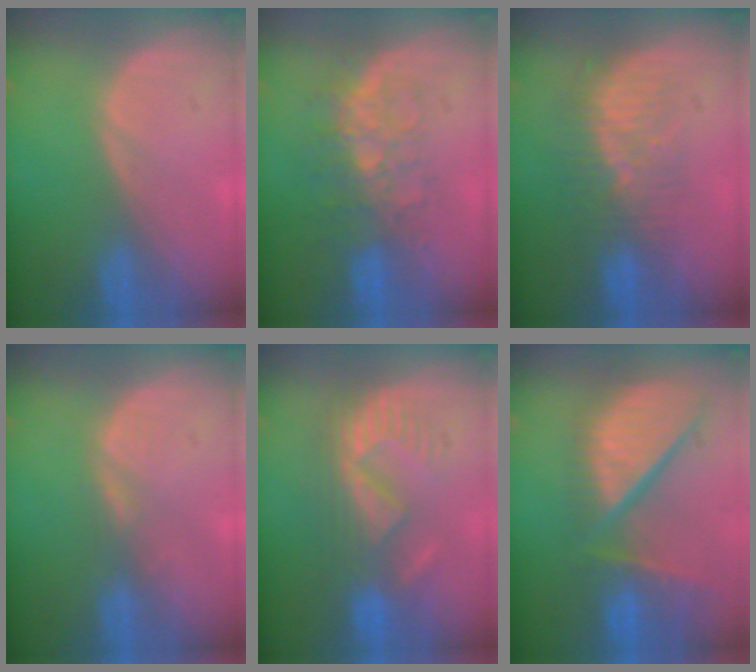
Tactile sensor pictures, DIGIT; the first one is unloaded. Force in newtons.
{"total": 8.2, "press": 7.0, "slide": 4.1}
{"total": 8.5, "press": 7.6, "slide": 3.9}
{"total": 1.3, "press": 1.3, "slide": 0.2}
{"total": 8.6, "press": 8.2, "slide": 2.6}
{"total": 12.7, "press": 10.5, "slide": 7.1}